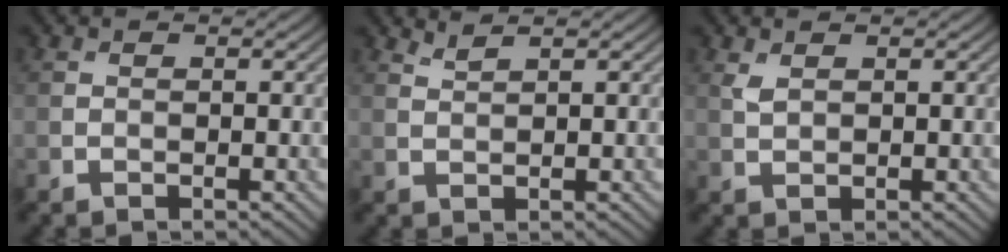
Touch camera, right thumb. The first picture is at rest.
{"total": 1.5, "force": [1.3, 0.1, 0.6], "torque": [-0.017, 0.005, 0.032]}
{"total": 1.4, "force": [0.8, 0.7, 0.9], "torque": [-0.028, 0.000, 0.021]}